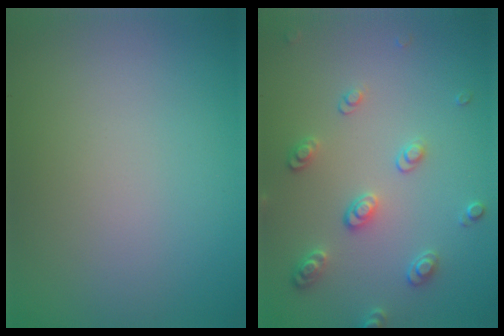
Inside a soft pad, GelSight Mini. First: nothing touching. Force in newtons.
{"total": 2.7, "press": 2.6, "slide": 0.4}